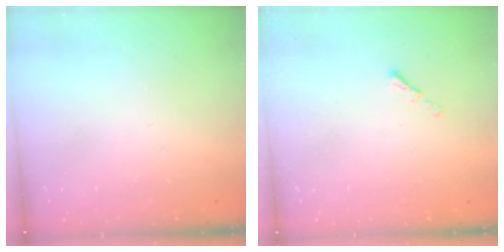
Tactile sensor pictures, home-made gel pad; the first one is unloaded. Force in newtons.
{"total": 0.0}